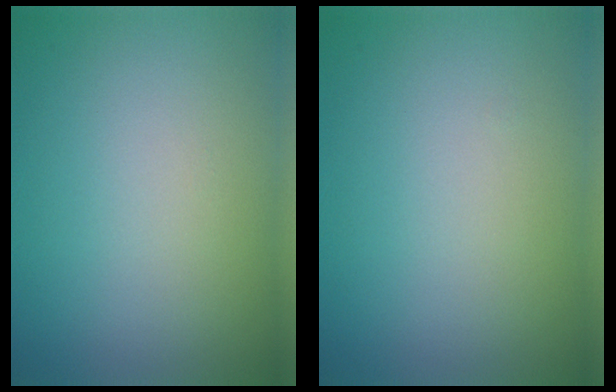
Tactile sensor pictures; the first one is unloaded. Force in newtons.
{"total": 0.0}